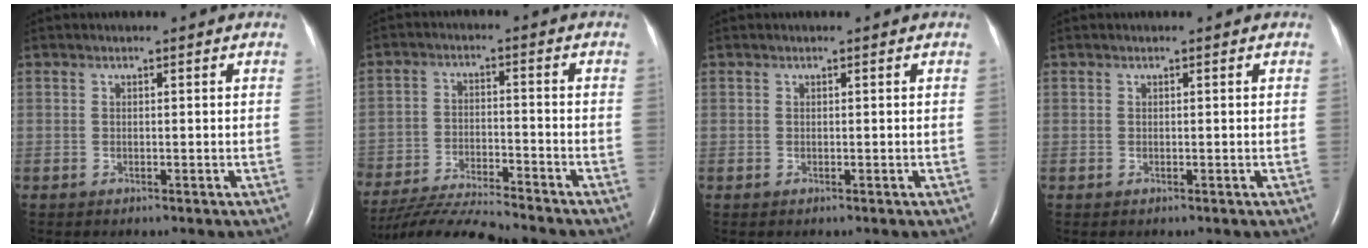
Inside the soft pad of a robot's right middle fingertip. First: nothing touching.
{"total": 12.0, "force": [-11.5, -0.5, 3.5], "torque": [-0.055, -0.015, -0.200]}
{"total": 0.0}
{"total": 0.0}